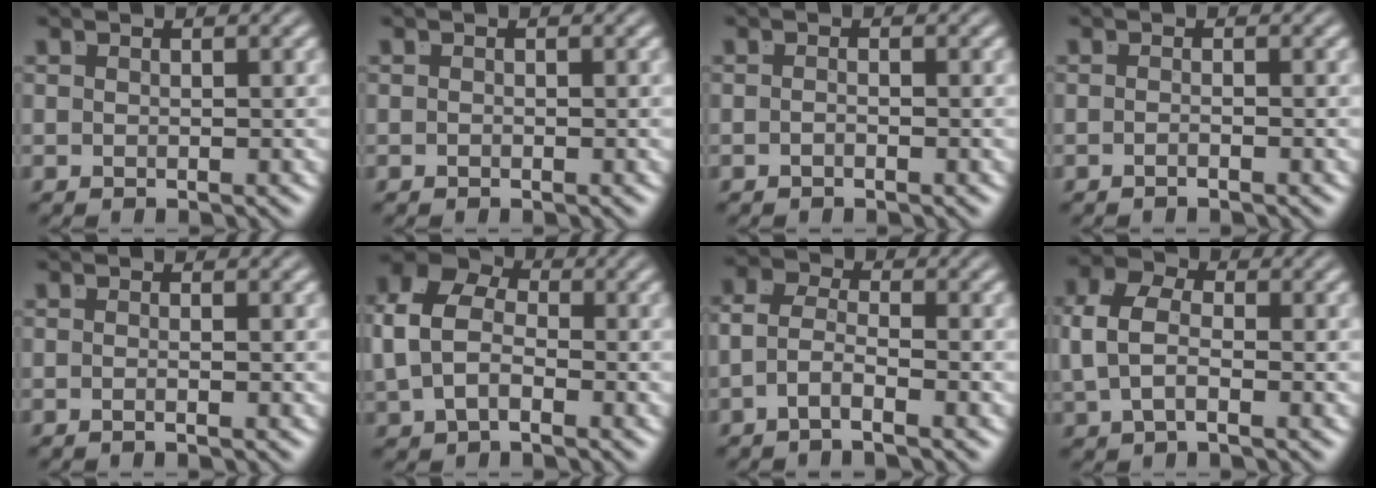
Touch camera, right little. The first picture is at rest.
{"total": 0.6, "force": [-0.3, -0.6, -0.1], "torque": [0.001, -0.006, -0.001]}
{"total": 0.9, "force": [-0.7, -0.4, 0.4], "torque": [-0.006, -0.001, -0.013]}
{"total": 1.1, "force": [-0.9, -0.6, 0.4], "torque": [-0.006, 0.000, -0.017]}
{"total": 1.1, "force": [-0.8, -0.5, 0.5], "torque": [-0.010, -0.004, -0.012]}
{"total": 9.5, "force": [1.7, 7.5, 5.6], "torque": [-0.109, 0.012, 0.009]}
{"total": 3.3, "force": [-1.5, 1.7, 2.3], "torque": [-0.055, -0.020, -0.025]}
{"total": 5.2, "force": [0.3, 3.8, 3.6], "torque": [-0.077, 0.001, -0.001]}